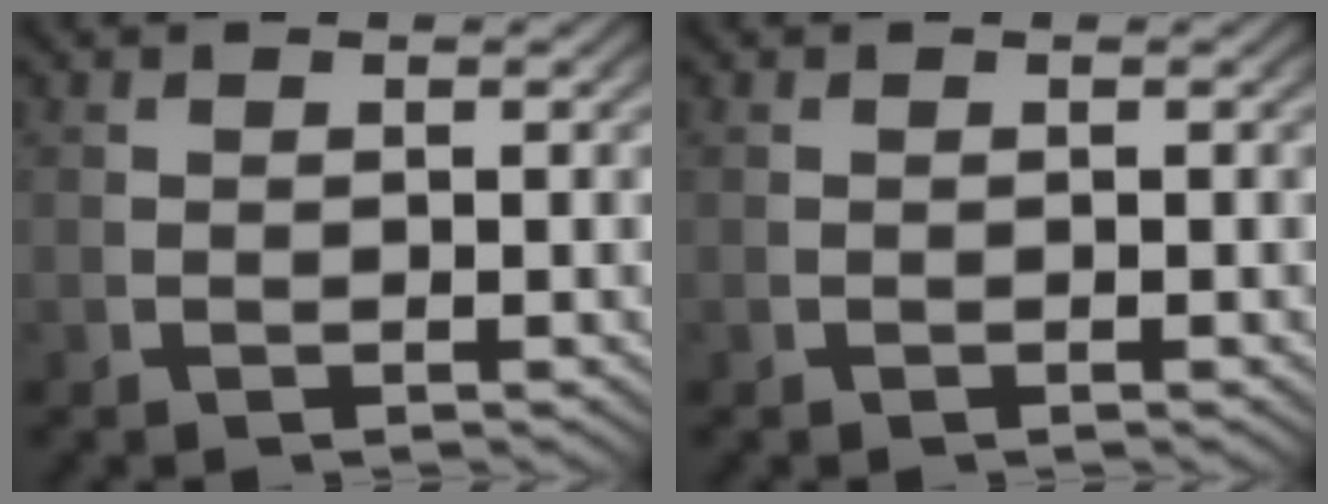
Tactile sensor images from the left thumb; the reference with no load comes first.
{"total": 0.0}